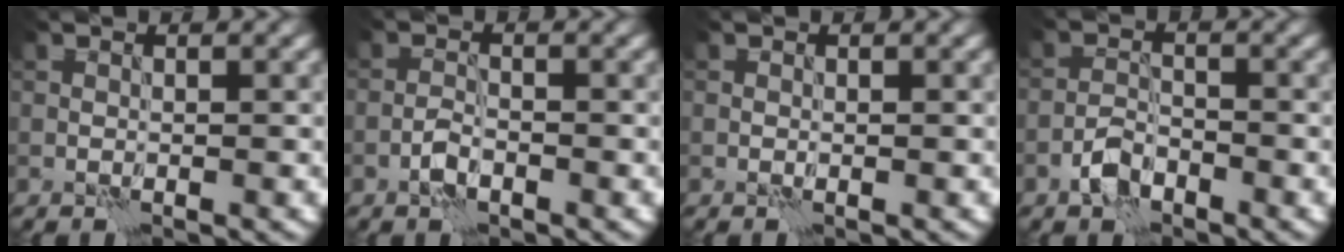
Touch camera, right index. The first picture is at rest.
{"total": 1.7, "force": [-1.0, 0.7, 1.1], "torque": [-0.020, 0.004, -0.024]}
{"total": 0.0}
{"total": 2.6, "force": [-1.8, 1.3, 1.4], "torque": [-0.024, 0.007, -0.039]}